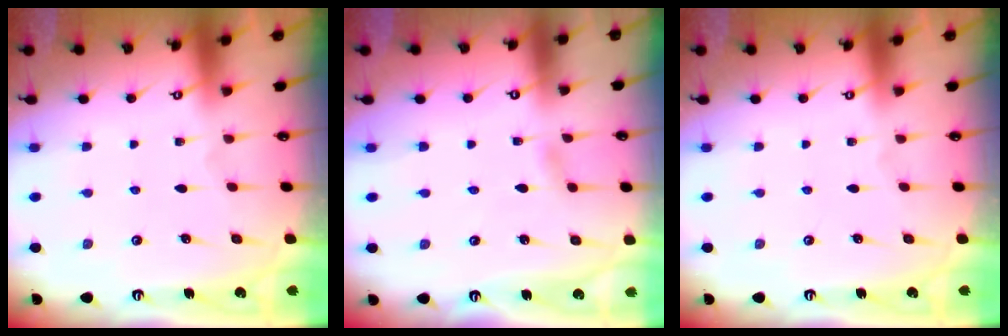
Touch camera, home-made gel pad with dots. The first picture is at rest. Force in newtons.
{"total": 2.2, "press": 2.2, "slide": 0.3}
{"total": 0.0}